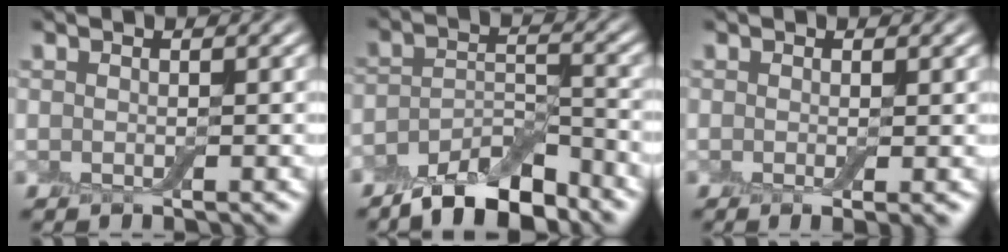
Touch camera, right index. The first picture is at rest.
{"total": 6.7, "force": [-5.4, 2.2, 3.4], "torque": [-0.055, -0.002, -0.097]}
{"total": 1.7, "force": [-0.3, 0.3, 1.6], "torque": [-0.023, -0.007, -0.004]}